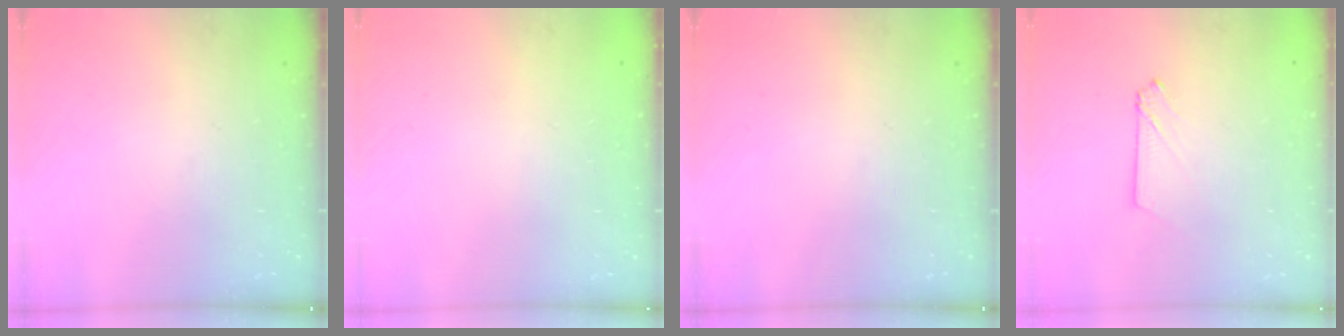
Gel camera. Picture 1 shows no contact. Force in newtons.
{"total": 0.0}
{"total": 0.0}
{"total": 2.1, "press": 2.1, "slide": 0.3}